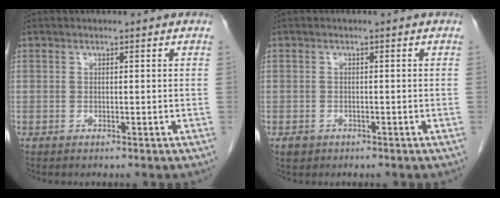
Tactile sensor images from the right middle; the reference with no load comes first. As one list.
[{"total": 1.4, "force": [-0.8, 1.1, 0.4], "torque": [-0.010, 0.002, -0.006]}]